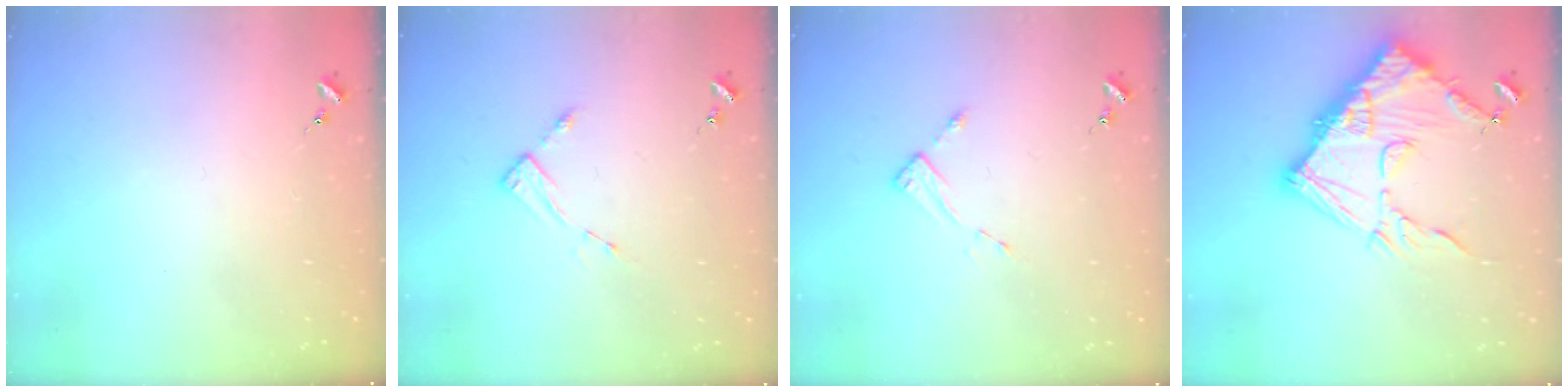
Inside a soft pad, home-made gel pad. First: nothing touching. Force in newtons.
{"total": 3.7, "press": 3.7, "slide": 0.5}
{"total": 2.8, "press": 2.7, "slide": 0.3}
{"total": 20.9, "press": 20.8, "slide": 1.8}